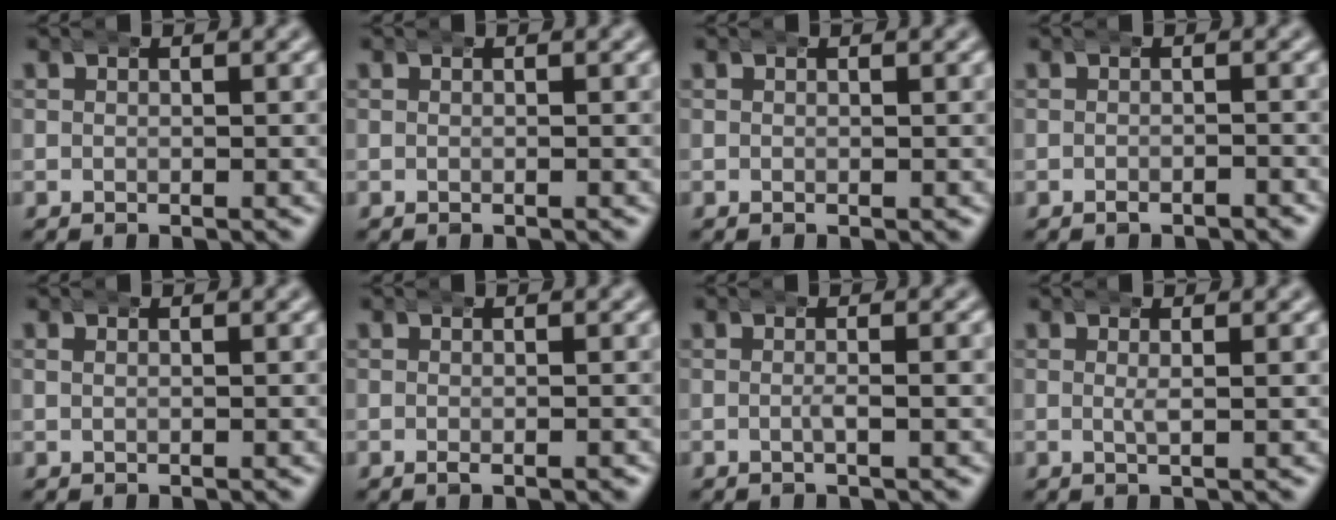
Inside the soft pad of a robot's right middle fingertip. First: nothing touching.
{"total": 0.0}
{"total": 0.0}
{"total": 1.0, "force": [-0.9, 0.3, 0.1], "torque": [0.000, 0.000, -0.015]}
{"total": 0.6, "force": [0.3, 0.3, 0.4], "torque": [-0.003, 0.004, 0.003]}
{"total": 1.0, "force": [-0.5, 0.4, 0.8], "torque": [-0.011, 0.000, -0.008]}
{"total": 1.3, "force": [-0.3, 0.3, 1.2], "torque": [-0.019, 0.005, -0.013]}
{"total": 1.6, "force": [0.5, 0.4, 1.5], "torque": [-0.025, 0.003, 0.002]}